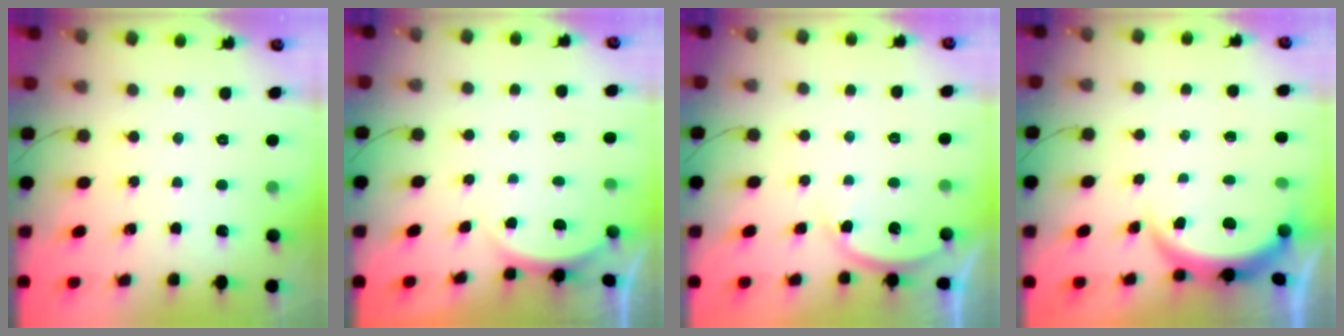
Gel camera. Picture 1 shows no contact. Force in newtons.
{"total": 2.3, "press": 2.2, "slide": 0.6}
{"total": 4.1, "press": 4.0, "slide": 0.6}
{"total": 3.8, "press": 3.8, "slide": 0.2}